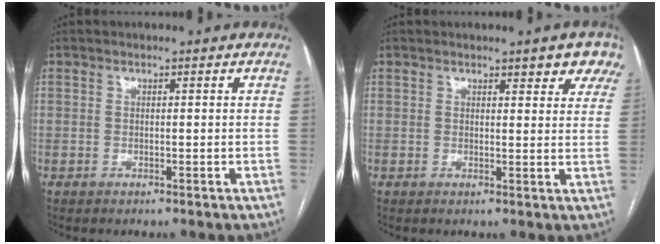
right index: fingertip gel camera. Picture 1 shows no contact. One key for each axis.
{"total": 5.2, "fx": 3.9, "fy": 1.6, "fz": 3.1, "tx": -0.024, "ty": 0.000, "tz": 0.032}